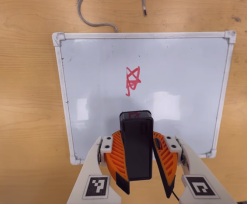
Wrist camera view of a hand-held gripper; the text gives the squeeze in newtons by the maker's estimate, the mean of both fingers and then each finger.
{"total": 10.1, "left": 10.2, "right": 10.0}